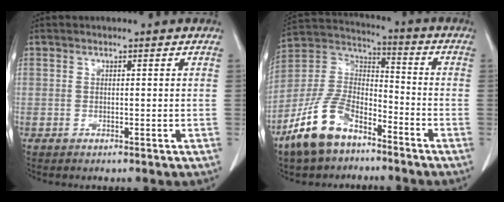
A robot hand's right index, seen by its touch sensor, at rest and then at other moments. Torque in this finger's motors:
{"motor_torque": [0.05, -0.05, -0.40, -0.21]}